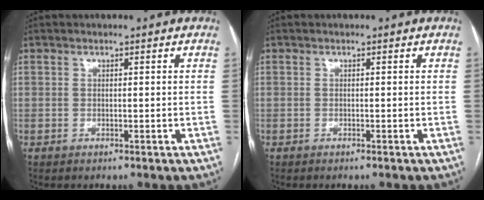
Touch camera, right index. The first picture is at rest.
{"total": 0.0}